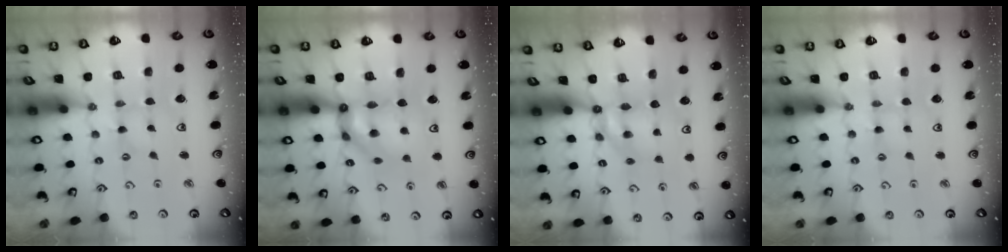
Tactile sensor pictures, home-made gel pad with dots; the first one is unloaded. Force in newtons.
{"total": 10.6, "press": 10.5, "slide": 1.0}
{"total": 8.3, "press": 8.3, "slide": 0.4}
{"total": 0.9, "press": 0.8, "slide": 0.2}